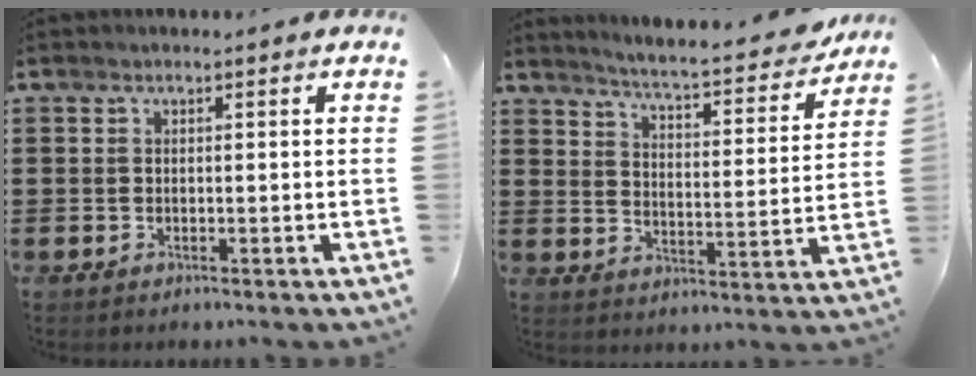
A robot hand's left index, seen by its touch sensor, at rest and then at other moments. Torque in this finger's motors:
{"motor_torque": [0.13, 0.00, 0.01, -0.06]}